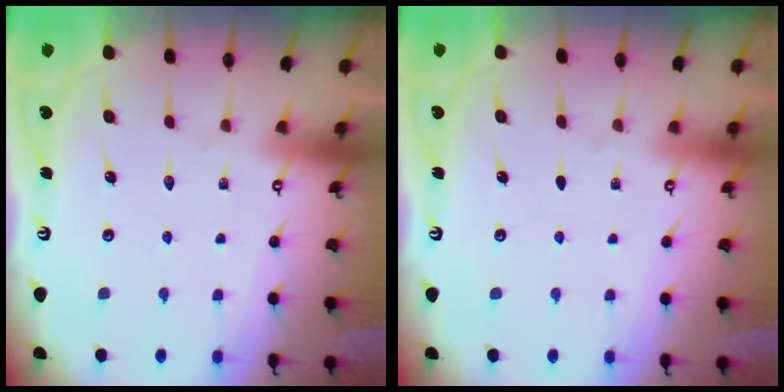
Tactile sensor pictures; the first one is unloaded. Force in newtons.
{"total": 0.0}